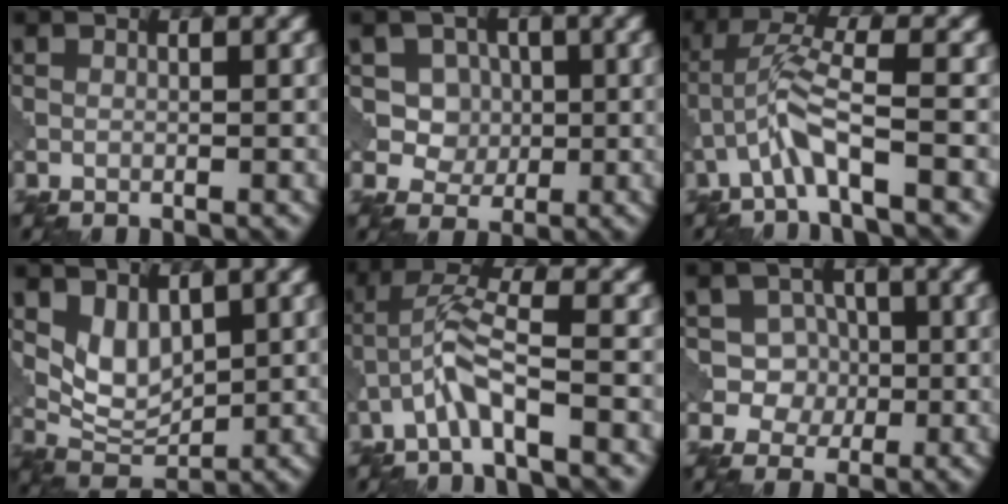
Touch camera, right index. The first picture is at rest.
{"total": 5.1, "force": [1.3, 4.5, 1.9], "torque": [-0.029, 0.003, 0.021]}
{"total": 3.8, "force": [-2.0, 0.3, 3.2], "torque": [-0.069, 0.016, -0.042]}
{"total": 3.6, "force": [1.5, 2.1, 2.6], "torque": [-0.049, -0.011, 0.038]}
{"total": 3.9, "force": [-2.0, 0.4, 3.3], "torque": [-0.070, 0.016, -0.044]}
{"total": 5.1, "force": [-0.2, 4.9, 1.5], "torque": [-0.013, 0.022, -0.024]}